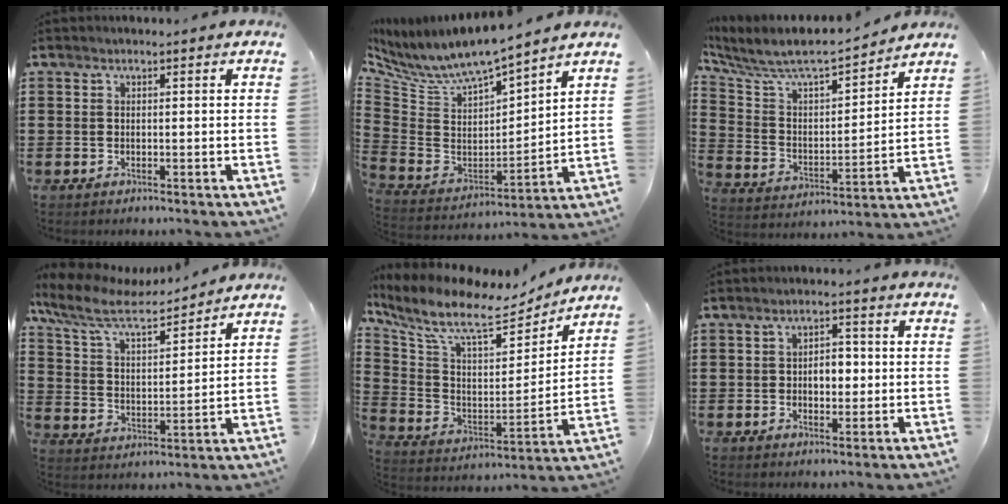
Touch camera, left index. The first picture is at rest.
{"total": 6.9, "force": [6.2, 1.1, 2.8], "torque": [-0.088, -0.054, 0.103]}
{"total": 7.0, "force": [6.4, 1.3, 2.4], "torque": [-0.082, -0.050, 0.104]}
{"total": 8.7, "force": [7.4, 2.3, 4.1], "torque": [-0.111, -0.030, 0.126]}
{"total": 11.0, "force": [8.6, 3.3, 6.1], "torque": [-0.156, -0.045, 0.147]}
{"total": 4.1, "force": [-0.2, 2.5, 3.3], "torque": [-0.052, 0.003, -0.013]}